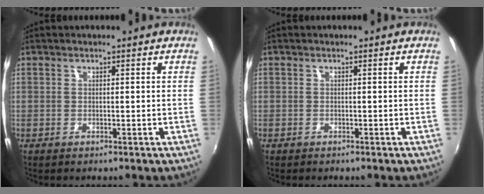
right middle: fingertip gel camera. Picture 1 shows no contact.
{"total": 0.5, "force": [-0.4, 0.4, 0.0], "torque": [0.000, 0.000, -0.008]}